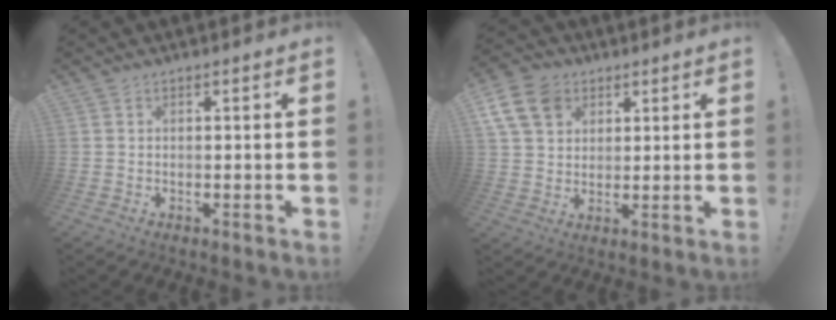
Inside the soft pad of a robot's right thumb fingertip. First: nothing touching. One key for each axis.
{"total": 11.7, "fx": 5.3, "fy": 8.9, "fz": 5.4, "tx": -0.099, "ty": -0.020, "tz": 0.108}